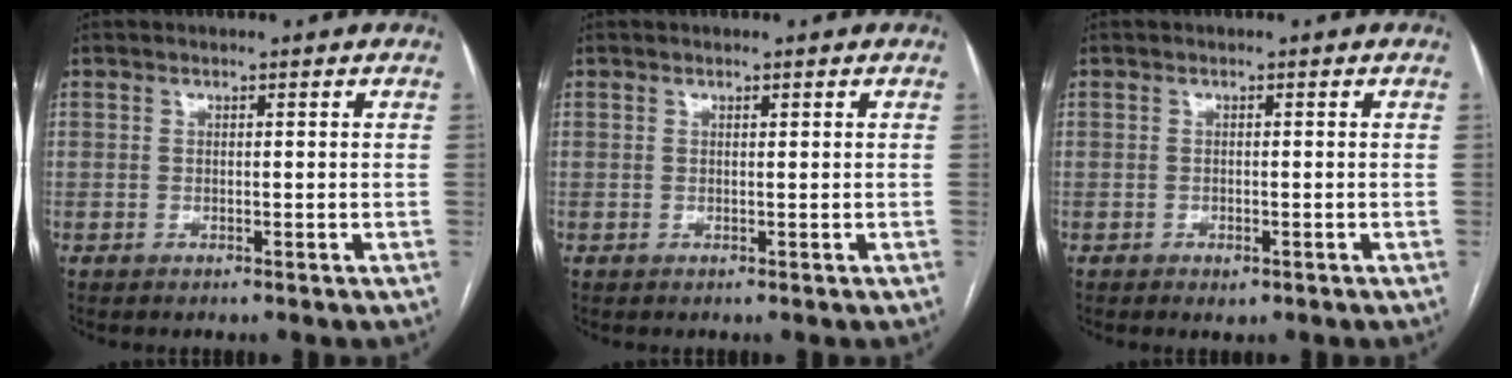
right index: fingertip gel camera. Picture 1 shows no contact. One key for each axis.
{"total": 0.0}
{"total": 1.2, "fx": -0.7, "fy": 0.6, "fz": 0.8, "tx": -0.010, "ty": 0.000, "tz": -0.004}